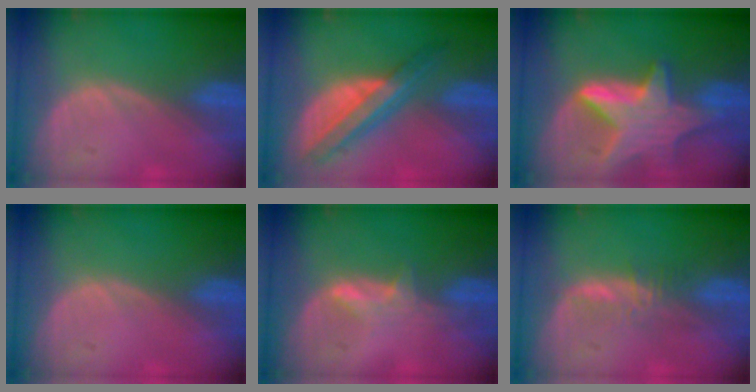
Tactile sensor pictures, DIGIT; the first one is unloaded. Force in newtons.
{"total": 8.1, "press": 6.8, "slide": 4.3}
{"total": 9.5, "press": 9.5, "slide": 0.6}
{"total": 0.0}
{"total": 2.8, "press": 2.8, "slide": 0.4}
{"total": 2.9, "press": 2.9, "slide": 0.2}